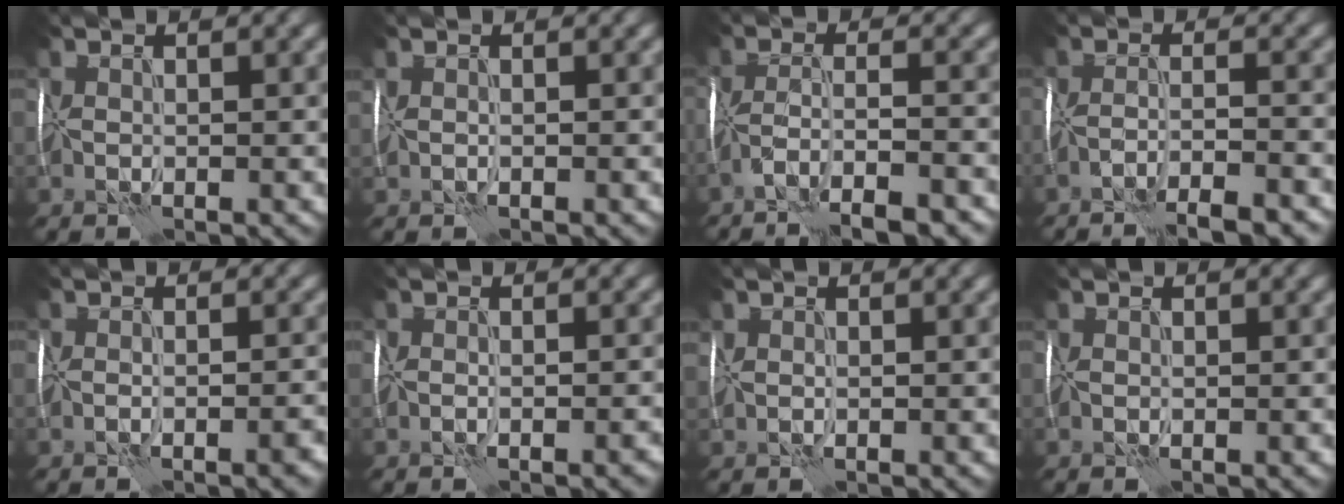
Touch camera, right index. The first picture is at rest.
{"total": 0.5, "force": [0.0, 0.3, 0.4], "torque": [-0.007, 0.001, 0.003]}
{"total": 6.5, "force": [-4.9, 1.2, 4.1], "torque": [-0.064, 0.008, -0.084]}
{"total": 5.4, "force": [-4.3, 0.7, 3.2], "torque": [-0.044, -0.002, -0.066]}
{"total": 1.7, "force": [-1.2, 0.4, 1.2], "torque": [-0.015, 0.006, -0.019]}
{"total": 1.3, "force": [-0.9, 0.5, 0.8], "torque": [-0.009, 0.005, -0.011]}
{"total": 0.9, "force": [0.3, 0.8, 0.4], "torque": [-0.007, 0.005, 0.004]}
{"total": 0.0}